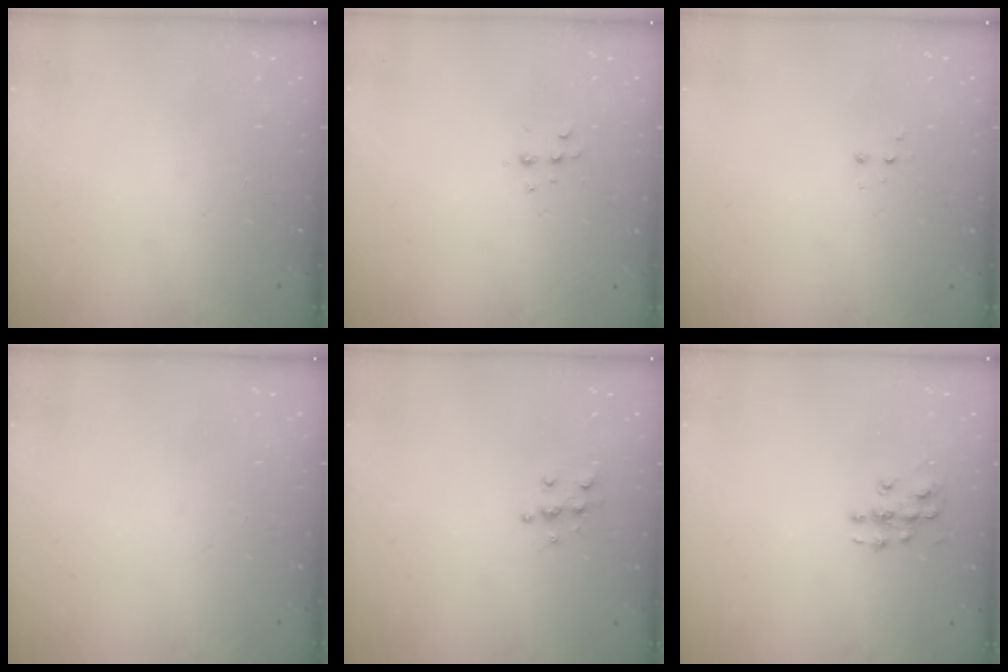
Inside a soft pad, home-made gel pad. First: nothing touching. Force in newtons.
{"total": 4.3, "press": 4.2, "slide": 0.8}
{"total": 2.8, "press": 2.8, "slide": 0.5}
{"total": 0.0}
{"total": 5.3, "press": 5.2, "slide": 0.2}
{"total": 6.1, "press": 6.1, "slide": 0.4}